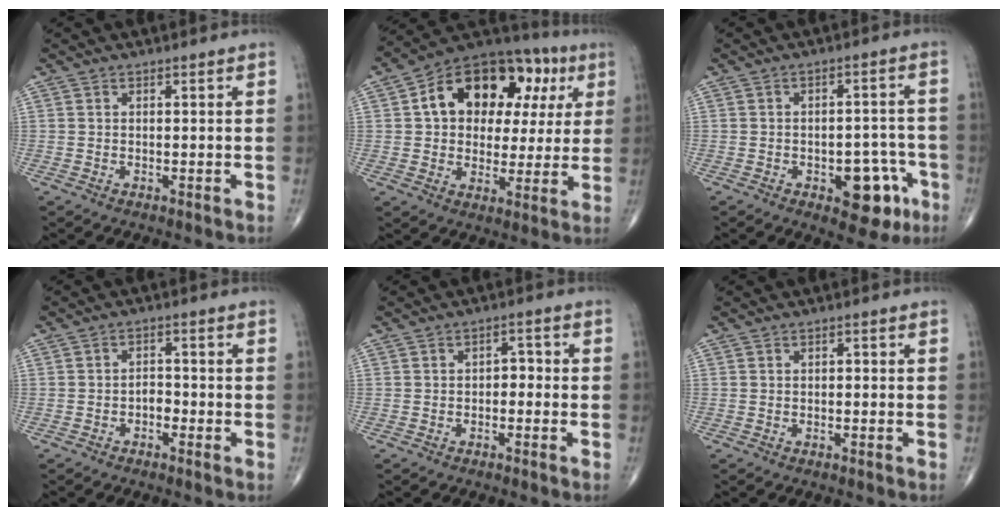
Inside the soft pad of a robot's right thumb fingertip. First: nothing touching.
{"total": 20.7, "force": [6.0, 13.3, 14.6], "torque": [-0.167, 0.026, 0.085]}
{"total": 10.9, "force": [-4.7, 5.5, 8.1], "torque": [-0.067, 0.035, -0.055]}
{"total": 2.1, "force": [-1.2, 1.3, 1.2], "torque": [-0.004, 0.008, -0.027]}
{"total": 2.6, "force": [-0.6, 1.7, 1.8], "torque": [-0.009, 0.013, -0.016]}
{"total": 0.6, "force": [-0.1, 0.4, 0.4], "torque": [-0.004, 0.001, -0.003]}